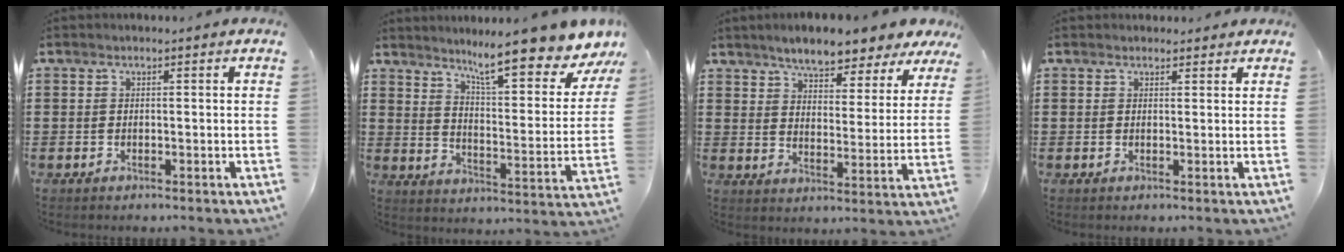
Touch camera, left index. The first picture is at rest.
{"total": 11.6, "force": [9.5, 0.8, 6.7], "torque": [-0.128, -0.056, 0.156]}
{"total": 6.1, "force": [5.7, 1.0, 1.9], "torque": [-0.056, -0.028, 0.098]}
{"total": 1.3, "force": [1.1, 0.6, 0.1], "torque": [-0.005, 0.005, 0.021]}